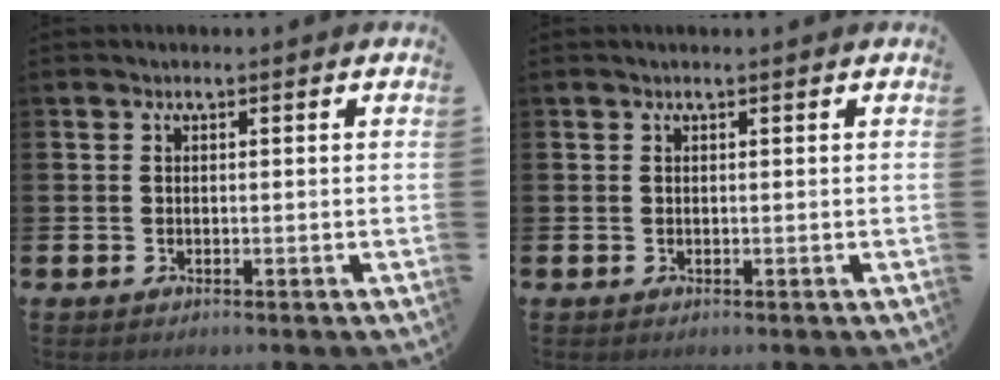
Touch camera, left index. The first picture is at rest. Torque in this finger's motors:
{"motor_torque": [0.40, -0.60, 0.04, -0.01]}